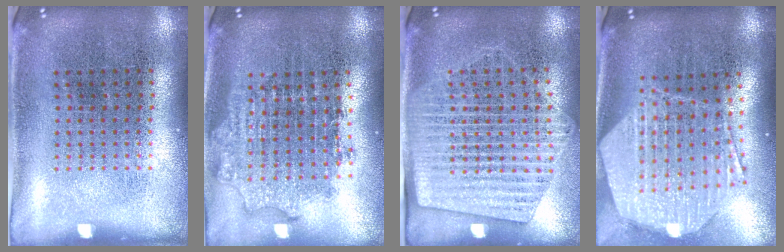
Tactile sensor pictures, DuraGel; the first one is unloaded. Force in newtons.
{"total": 1.8, "press": 1.4, "slide": 1.1}
{"total": 1.7, "press": 1.5, "slide": 0.8}
{"total": 2.8, "press": 2.3, "slide": 1.7}